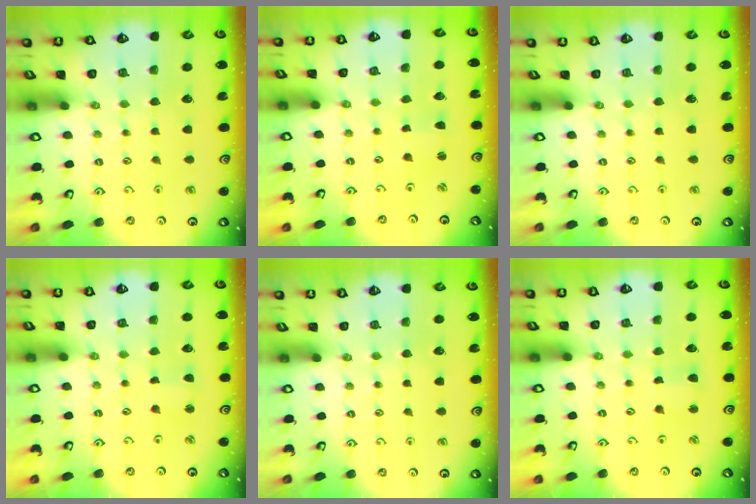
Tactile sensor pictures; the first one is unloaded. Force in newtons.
{"total": 1.6, "press": 1.6, "slide": 0.3}
{"total": 0.0}
{"total": 2.0, "press": 2.0, "slide": 0.3}
{"total": 0.0}
{"total": 2.5, "press": 2.5, "slide": 0.5}